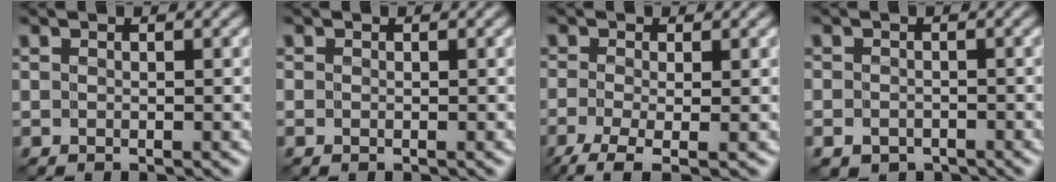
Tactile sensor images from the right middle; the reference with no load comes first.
{"total": 0.0}
{"total": 3.9, "force": [-2.2, 0.9, 3.1], "torque": [-0.065, -0.005, -0.049]}
{"total": 1.6, "force": [-1.2, 1.1, 0.4], "torque": [-0.001, -0.002, -0.022]}